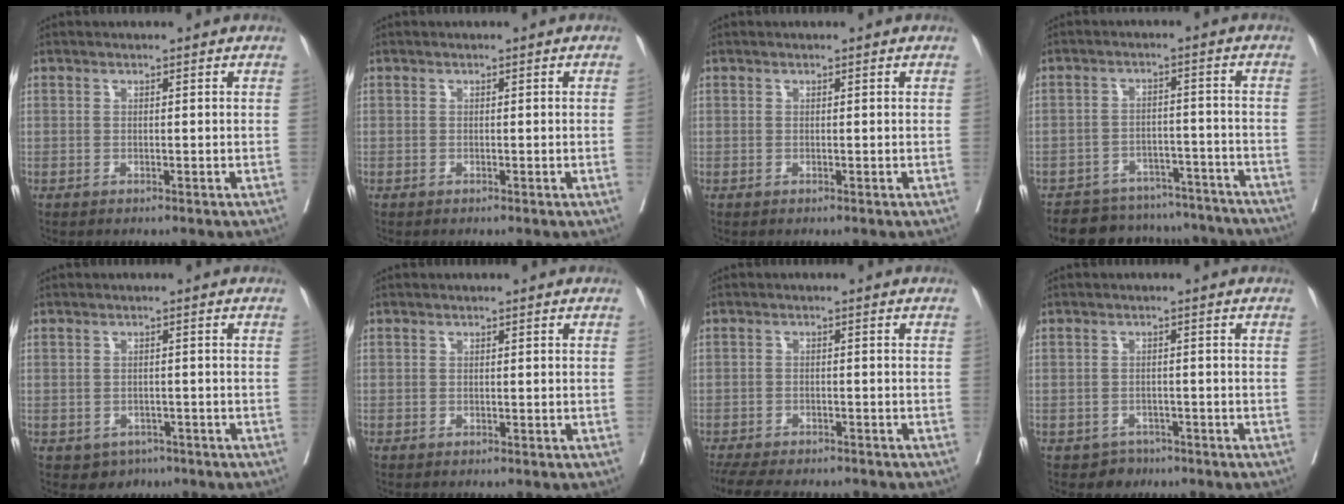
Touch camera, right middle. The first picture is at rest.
{"total": 0.6, "force": [0.0, -0.2, 0.6], "torque": [-0.006, 0.001, 0.001]}
{"total": 0.0}
{"total": 15.0, "force": [-13.7, 5.4, 2.6], "torque": [-0.032, 0.025, -0.172]}
{"total": 3.2, "force": [-1.8, 2.5, 0.6], "torque": [-0.005, 0.006, -0.020]}
{"total": 0.0}
{"total": 12.3, "force": [-10.6, 3.5, 5.2], "torque": [-0.099, -0.010, -0.146]}
{"total": 2.6, "force": [-1.7, 2.0, -0.1], "torque": [-0.002, 0.009, -0.025]}